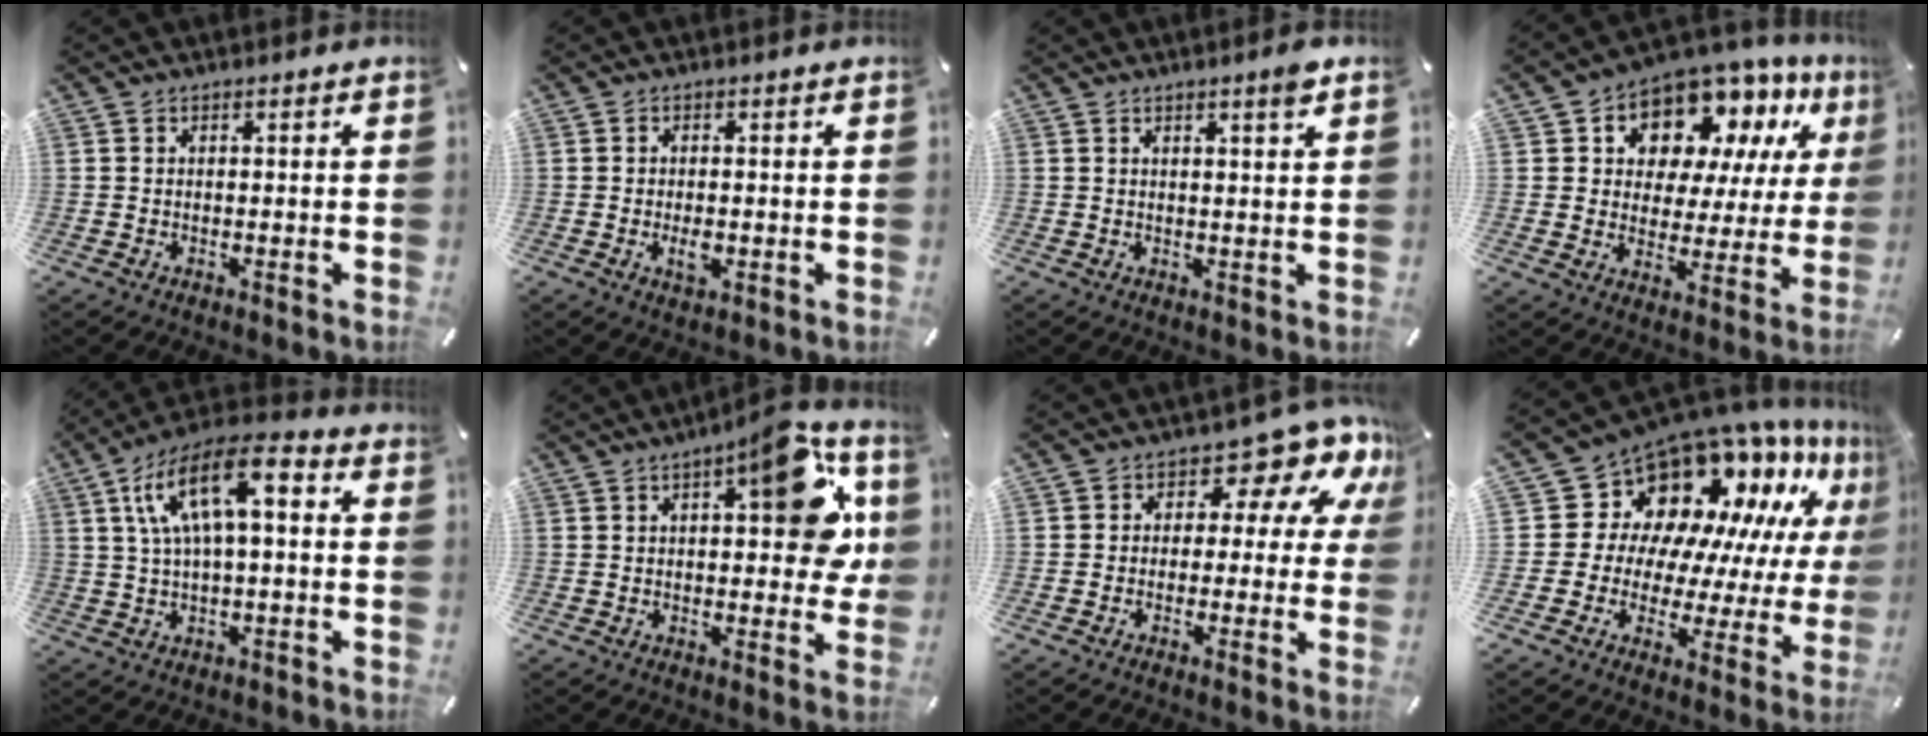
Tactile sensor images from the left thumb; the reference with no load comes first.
{"total": 3.1, "force": [-0.6, 1.7, 2.6], "torque": [-0.061, -0.004, -0.013]}
{"total": 2.9, "force": [1.8, 0.2, 2.2], "torque": [-0.038, -0.004, 0.030]}
{"total": 11.5, "force": [8.3, 7.3, 3.3], "torque": [-0.073, -0.072, 0.155]}
{"total": 14.2, "force": [4.0, 6.1, 12.1], "torque": [-0.236, 0.000, 0.071]}
{"total": 15.9, "force": [5.0, 7.0, 13.4], "torque": [-0.156, -0.021, 0.078]}
{"total": 11.0, "force": [4.9, 6.3, 7.6], "torque": [-0.091, -0.040, 0.081]}
{"total": 15.7, "force": [11.1, 10.1, 4.6], "torque": [-0.074, -0.127, 0.202]}